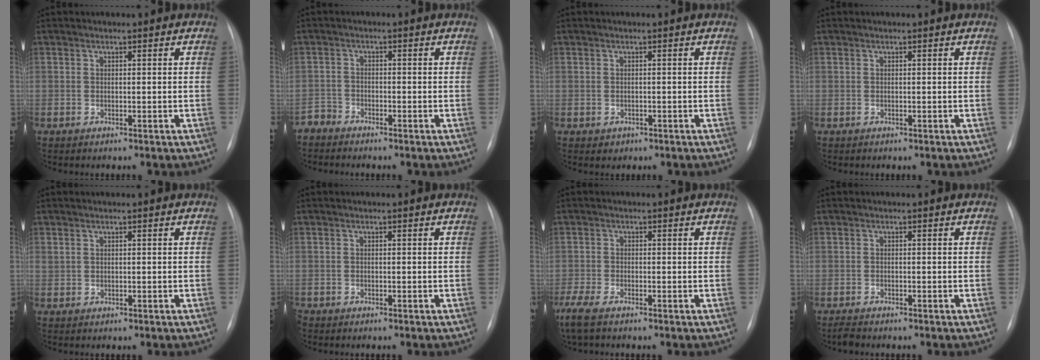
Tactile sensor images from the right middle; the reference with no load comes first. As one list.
[{"total": 2.0, "force": [-1.9, 0.5, -0.7], "torque": [0.016, -0.004, -0.039]}, {"total": 1.0, "force": [-0.4, 0.9, 0.1], "torque": [-0.004, 0.001, 0.000]}, {"total": 0.0}, {"total": 0.6, "force": [0.5, 0.3, 0.1], "torque": [0.000, 0.006, 0.010]}, {"total": 0.6, "force": [-0.6, 0.3, 0.1], "torque": [-0.003, 0.001, -0.011]}, {"total": 5.9, "force": [-4.4, 1.8, 3.5], "torque": [-0.085, -0.017, -0.085]}, {"total": 1.3, "force": [-1.2, 0.2, 0.4], "torque": [-0.014, -0.005, -0.020]}]